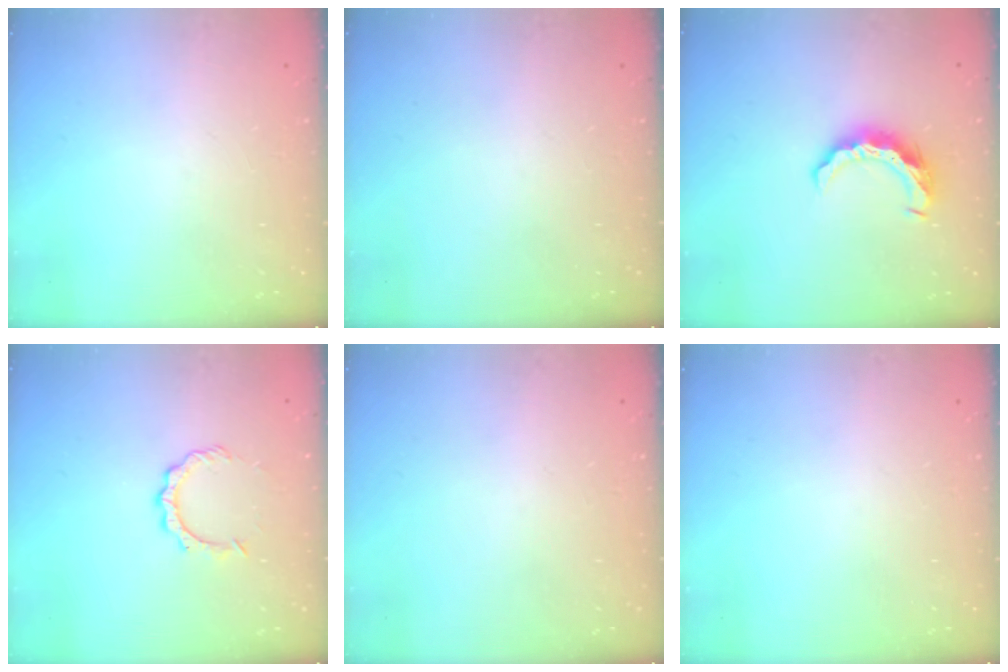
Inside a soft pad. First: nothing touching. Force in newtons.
{"total": 0.0}
{"total": 9.4, "press": 9.4, "slide": 0.5}
{"total": 4.8, "press": 4.8, "slide": 0.4}
{"total": 1.7, "press": 1.7, "slide": 0.1}
{"total": 0.0}